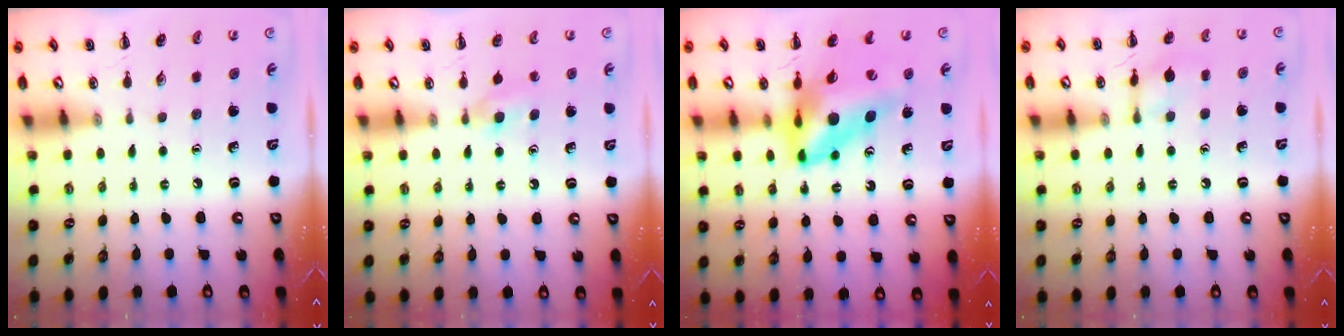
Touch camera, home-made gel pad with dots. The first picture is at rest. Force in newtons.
{"total": 3.9, "press": 3.6, "slide": 1.4}
{"total": 14.9, "press": 14.2, "slide": 4.6}
{"total": 7.8, "press": 7.7, "slide": 1.4}